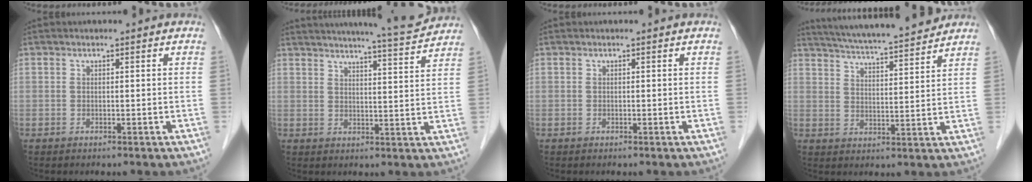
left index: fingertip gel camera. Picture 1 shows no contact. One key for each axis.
{"total": 12.4, "fx": 11.7, "fy": -0.5, "fz": 4.1, "tx": -0.066, "ty": -0.013, "tz": 0.148}
{"total": 0.0}
{"total": 14.9, "fx": 13.6, "fy": 0.5, "fz": 6.1, "tx": -0.109, "ty": 0.014, "tz": 0.204}